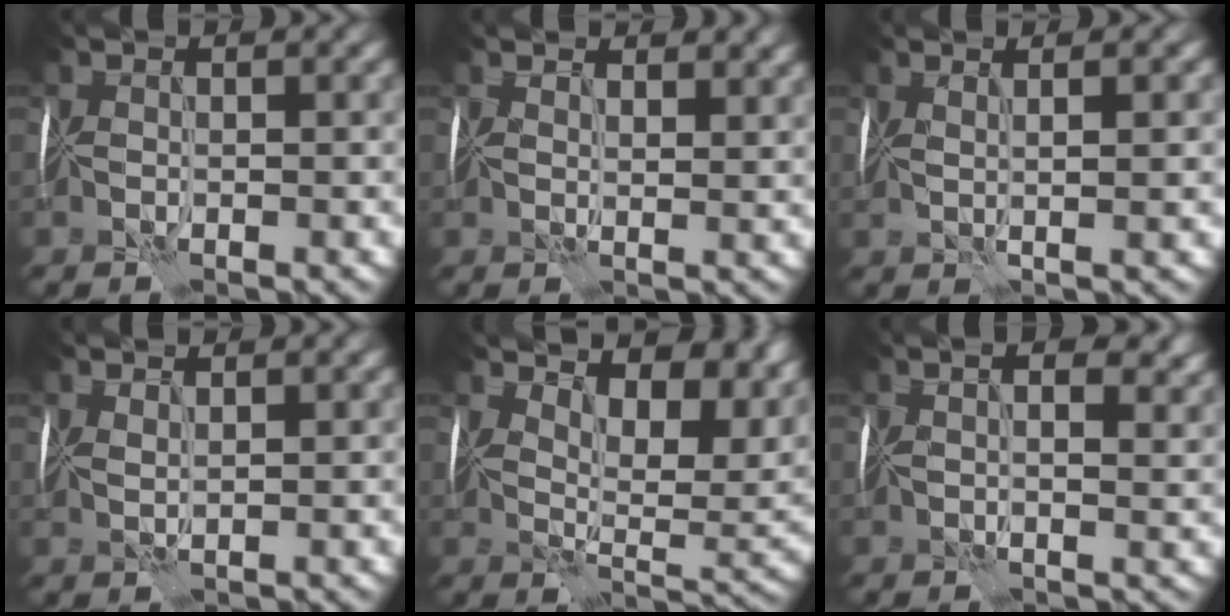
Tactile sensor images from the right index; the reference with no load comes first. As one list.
[{"total": 4.0, "force": [3.1, 1.7, 1.8], "torque": [-0.025, 0.007, 0.037]}, {"total": 3.2, "force": [1.2, 0.9, 2.8], "torque": [-0.034, 0.013, 0.006]}, {"total": 1.1, "force": [1.1, 0.0, 0.0], "torque": [-0.006, 0.002, 0.017]}, {"total": 11.4, "force": [7.0, 4.4, 7.8], "torque": [-0.124, 0.007, 0.121]}, {"total": 6.7, "force": [3.1, 3.2, 5.0], "torque": [-0.037, 0.027, 0.021]}]